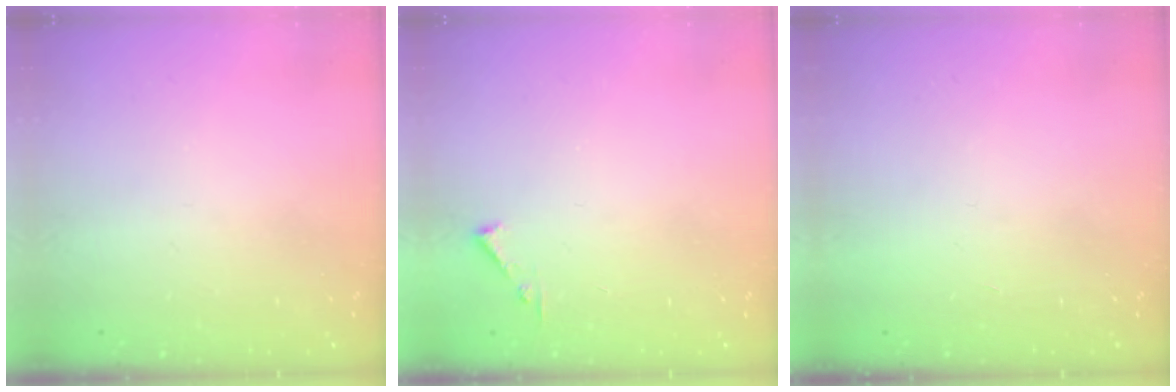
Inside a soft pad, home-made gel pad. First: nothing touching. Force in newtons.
{"total": 3.6, "press": 3.6, "slide": 0.4}
{"total": 1.7, "press": 1.7, "slide": 0.1}